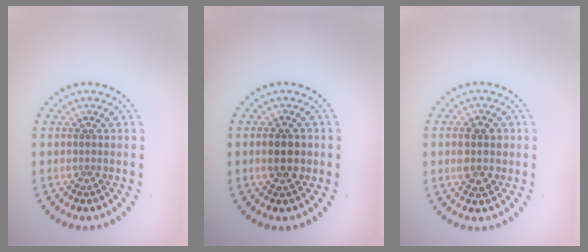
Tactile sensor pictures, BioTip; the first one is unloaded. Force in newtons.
{"total": 2.5, "press": 2.4, "slide": 0.2}
{"total": 2.9, "press": 2.9, "slide": 0.1}